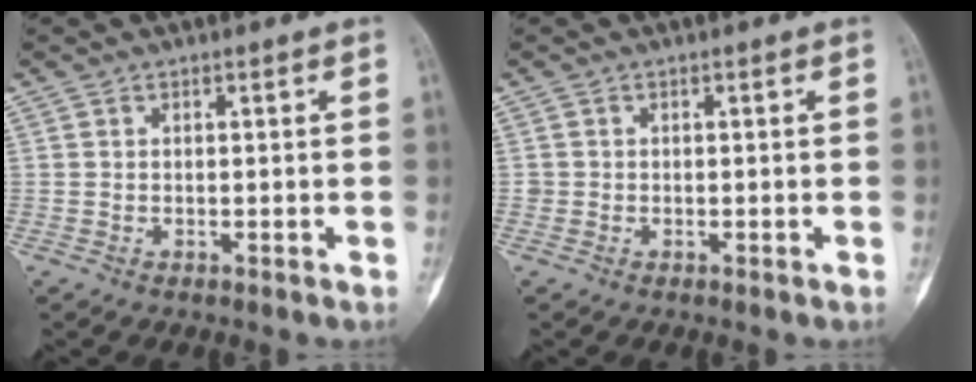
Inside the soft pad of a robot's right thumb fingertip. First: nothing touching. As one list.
[{"total": 0.6, "force": [-0.1, 0.6, 0.0], "torque": [0.003, 0.005, -0.001]}]